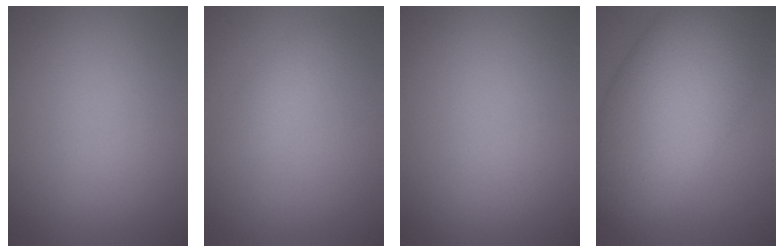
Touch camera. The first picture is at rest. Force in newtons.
{"total": 1.5, "press": 1.5, "slide": 0.1}
{"total": 0.0}
{"total": 14.0, "press": 14.0, "slide": 0.7}